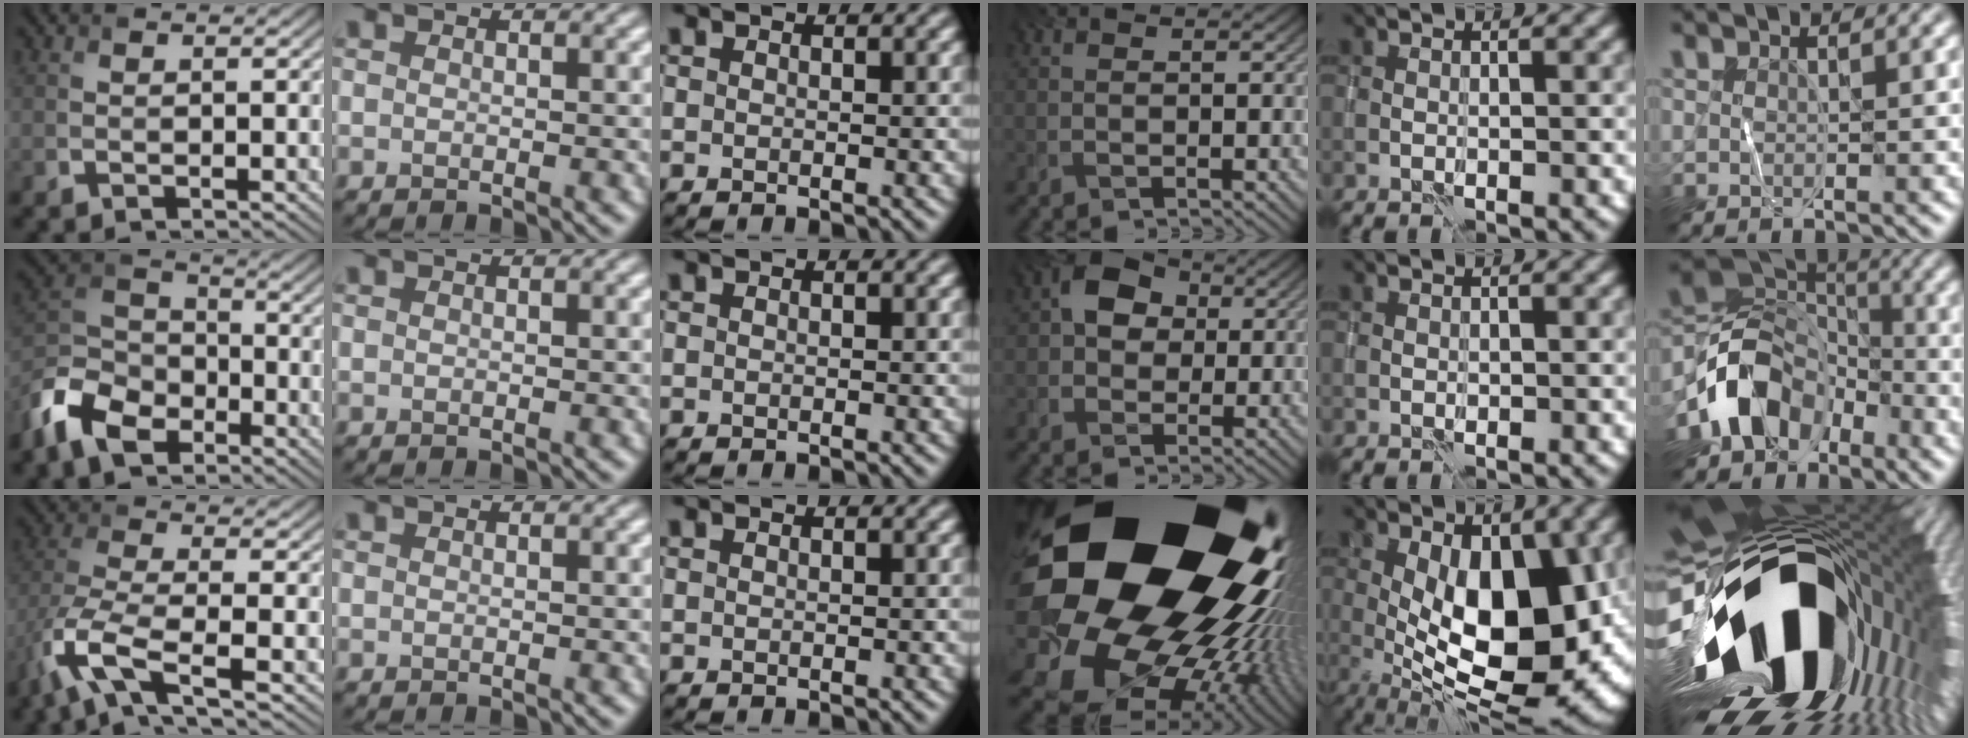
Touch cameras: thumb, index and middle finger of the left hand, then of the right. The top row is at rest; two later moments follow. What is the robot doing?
{"motion": "wipe", "object": "whiteboard"}